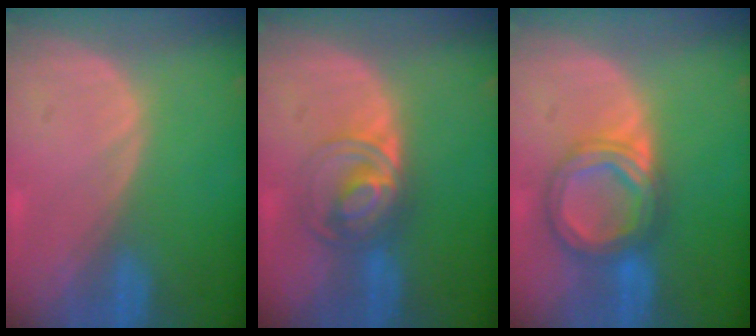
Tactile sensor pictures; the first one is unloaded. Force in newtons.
{"total": 6.8, "press": 5.9, "slide": 3.3}
{"total": 7.1, "press": 7.1, "slide": 0.5}